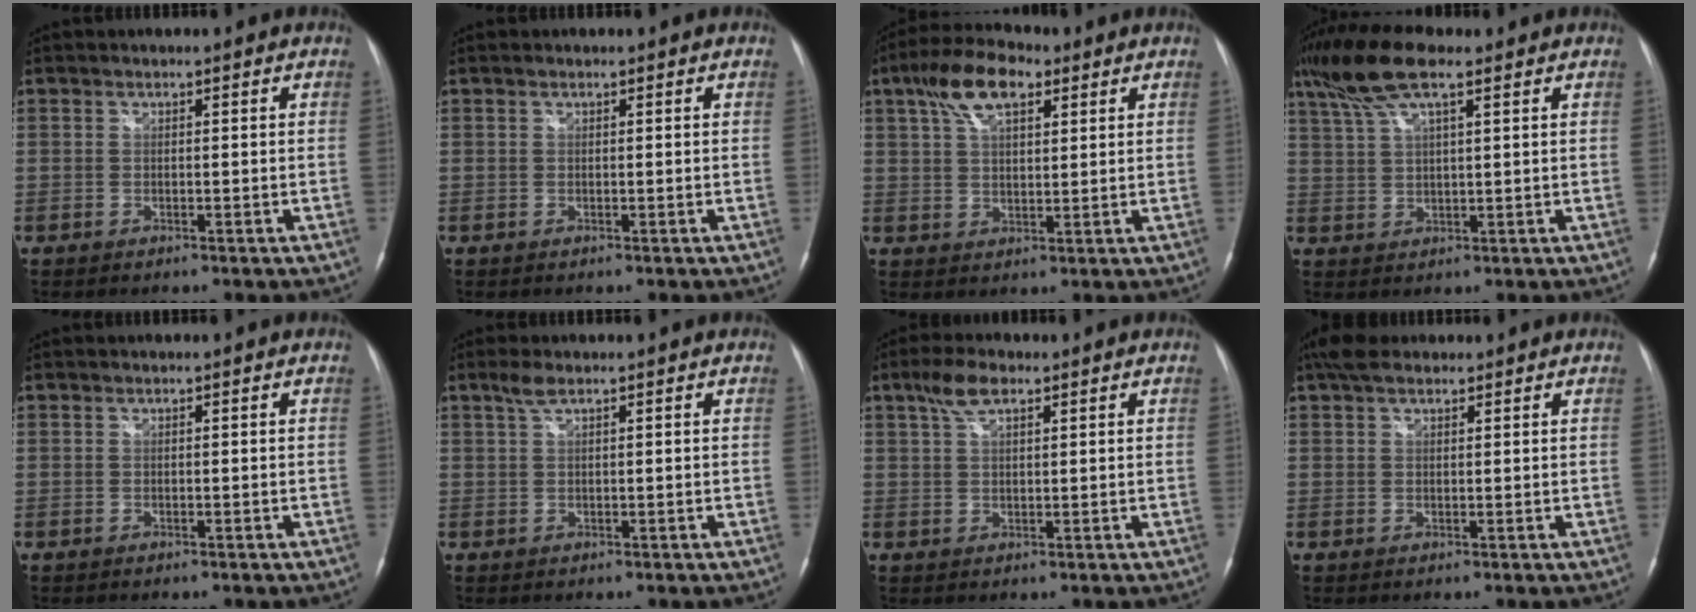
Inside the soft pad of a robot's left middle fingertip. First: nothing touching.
{"total": 0.0}
{"total": 9.2, "force": [5.0, 4.0, 6.7], "torque": [-0.132, 0.028, 0.091]}
{"total": 9.3, "force": [6.1, 2.1, 6.7], "torque": [-0.144, 0.027, 0.115]}
{"total": 0.0}
{"total": 1.8, "force": [1.2, 0.4, 1.2], "torque": [-0.029, 0.011, 0.028]}
{"total": 4.4, "force": [2.6, 1.7, 3.0], "torque": [-0.067, 0.015, 0.054]}
{"total": 4.6, "force": [3.5, 2.2, 2.2], "torque": [-0.045, 0.028, 0.064]}